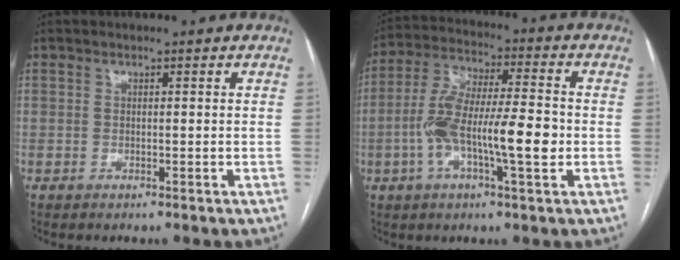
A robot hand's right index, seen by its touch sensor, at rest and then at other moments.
{"total": 13.3, "force": [-2.7, 2.5, 12.8], "torque": [-0.244, 0.013, -0.049]}